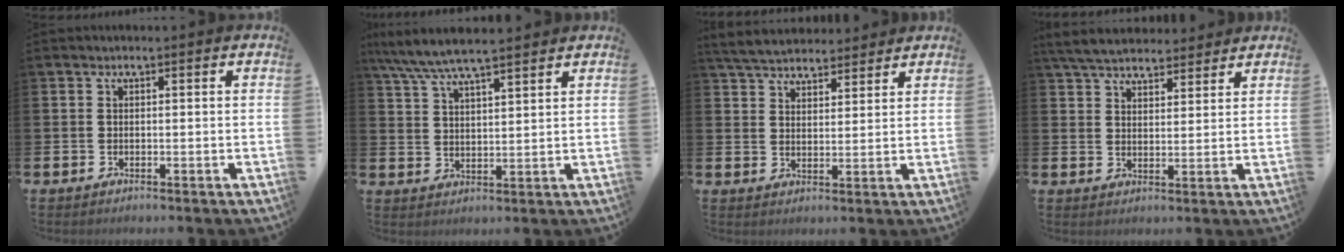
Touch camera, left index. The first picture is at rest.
{"total": 7.0, "force": [6.4, 0.9, 2.6], "torque": [-0.076, -0.021, 0.115]}
{"total": 5.5, "force": [5.3, 1.2, 0.7], "torque": [-0.036, -0.020, 0.097]}
{"total": 5.8, "force": [5.5, 1.4, 1.1], "torque": [-0.045, -0.020, 0.103]}